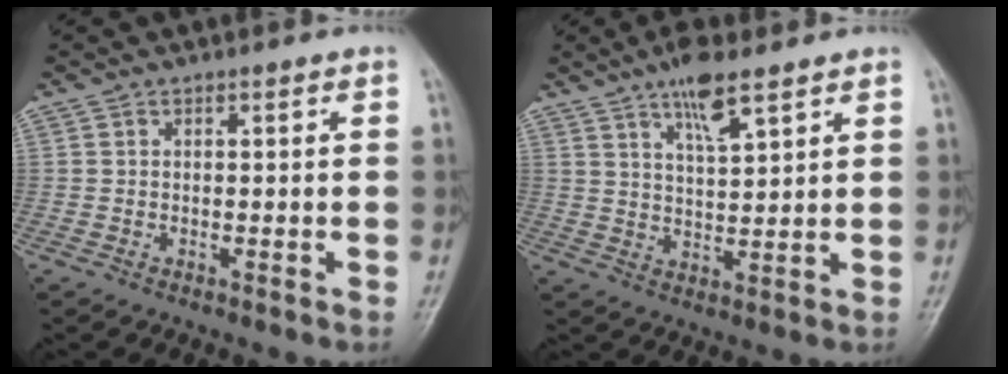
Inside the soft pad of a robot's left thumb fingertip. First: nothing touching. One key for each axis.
{"total": 7.5, "fx": 4.9, "fy": 1.9, "fz": 5.4, "tx": -0.089, "ty": -0.027, "tz": 0.087}